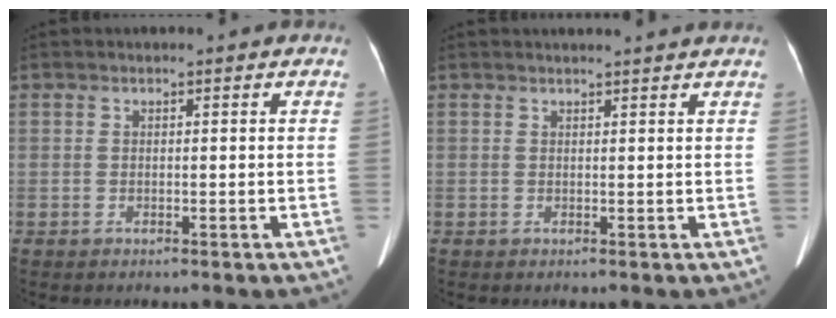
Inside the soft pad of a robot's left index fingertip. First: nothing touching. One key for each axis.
{"total": 4.3, "fx": 4.1, "fy": 0.1, "fz": 1.1, "tx": -0.014, "ty": 0.022, "tz": 0.044}